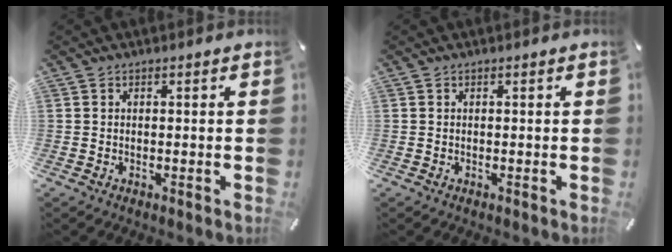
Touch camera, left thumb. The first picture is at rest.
{"total": 0.0}